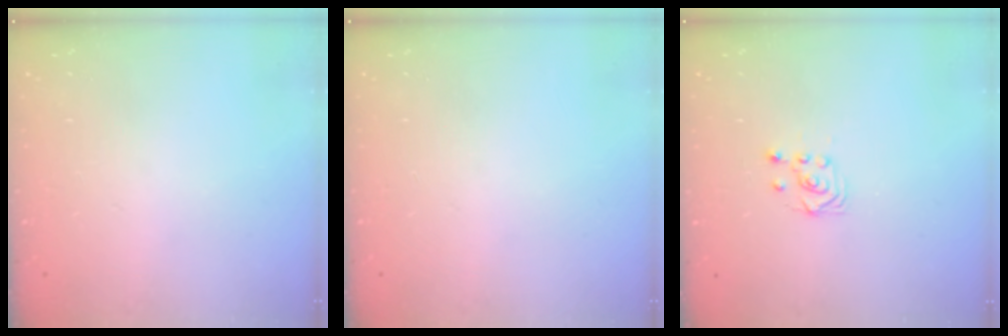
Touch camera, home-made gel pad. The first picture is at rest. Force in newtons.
{"total": 0.0}
{"total": 2.7, "press": 2.4, "slide": 1.3}